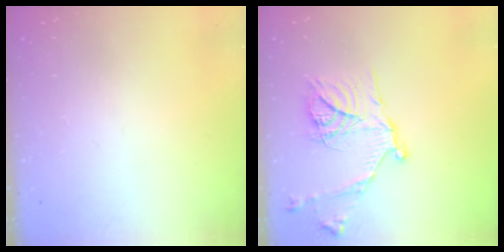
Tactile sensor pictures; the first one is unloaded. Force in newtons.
{"total": 18.1, "press": 18.0, "slide": 1.7}